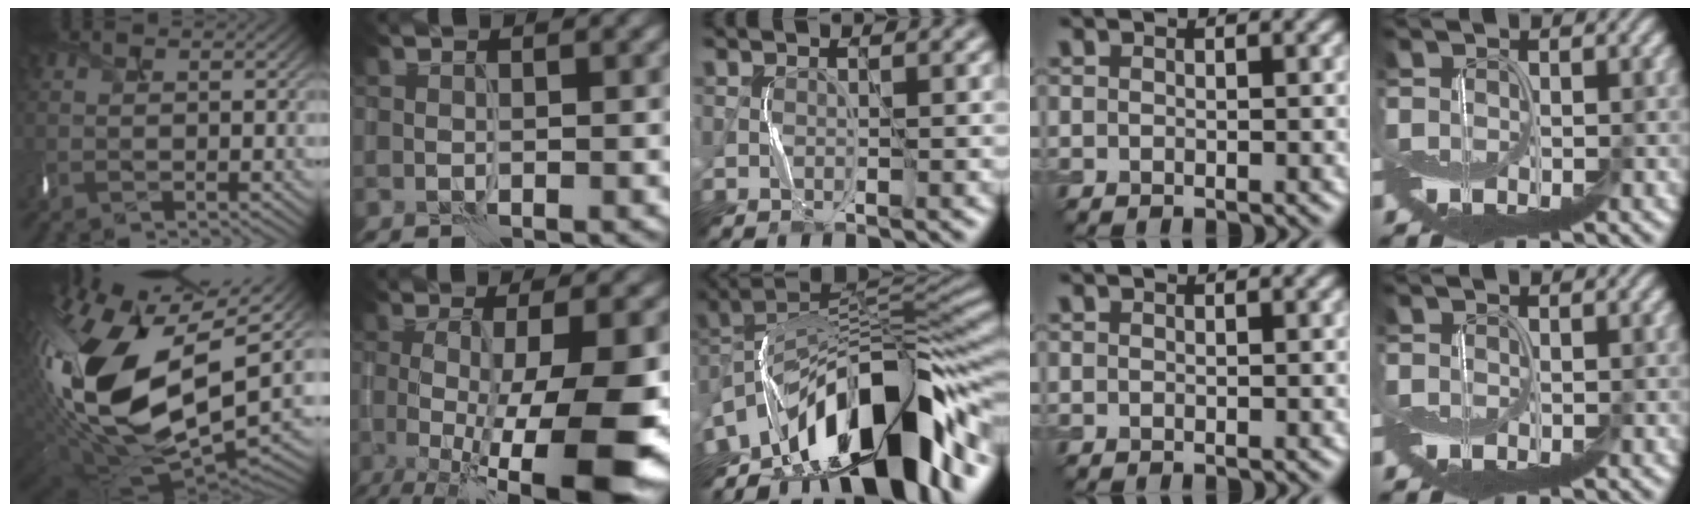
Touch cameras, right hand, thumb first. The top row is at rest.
{"thumb": {"total": 20.6, "force": [0.1, 11.1, 17.4], "torque": [-0.393, -0.054, 0.019]}, "index": {"total": 13.6, "force": [-3.2, 3.5, 12.7], "torque": [-0.169, -0.016, -0.043]}, "middle": {"total": 14.5, "force": [-8.4, 5.6, 10.4], "torque": [-0.151, 0.029, -0.153]}}